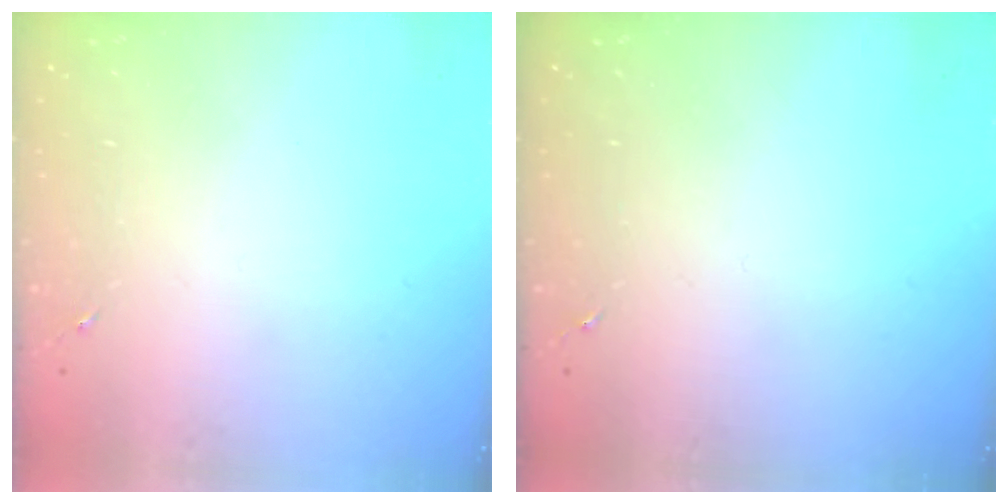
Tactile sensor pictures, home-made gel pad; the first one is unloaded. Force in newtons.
{"total": 0.0}